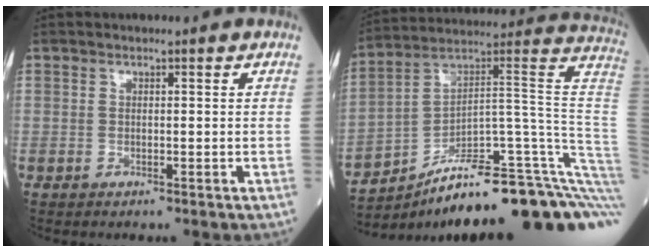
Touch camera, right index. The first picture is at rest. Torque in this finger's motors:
{"motor_torque": [-0.10, -2.04, 0.11, -0.15]}